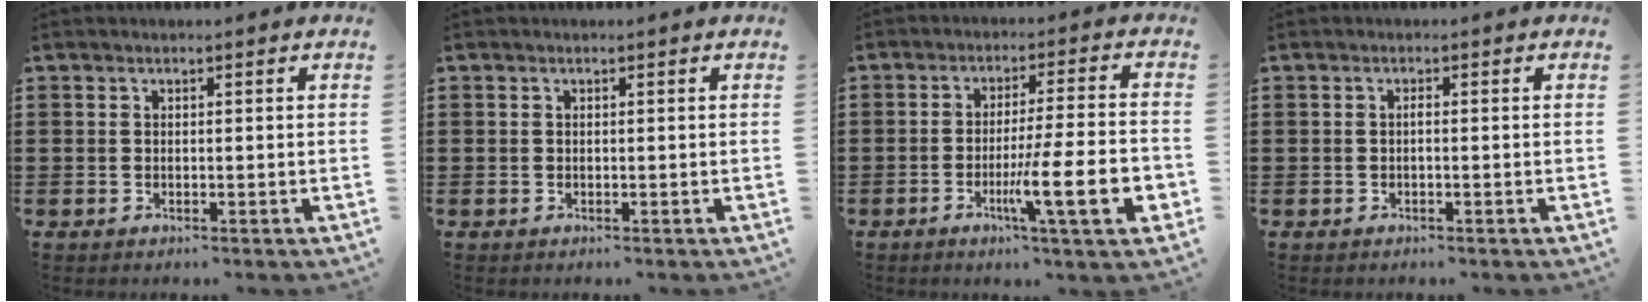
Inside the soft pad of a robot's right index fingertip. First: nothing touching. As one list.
[{"total": 0.0}, {"total": 12.3, "force": [-3.8, 1.3, 11.7], "torque": [-0.203, -0.015, -0.069]}, {"total": 0.7, "force": [-0.2, 0.1, 0.7], "torque": [-0.013, -0.003, -0.004]}]